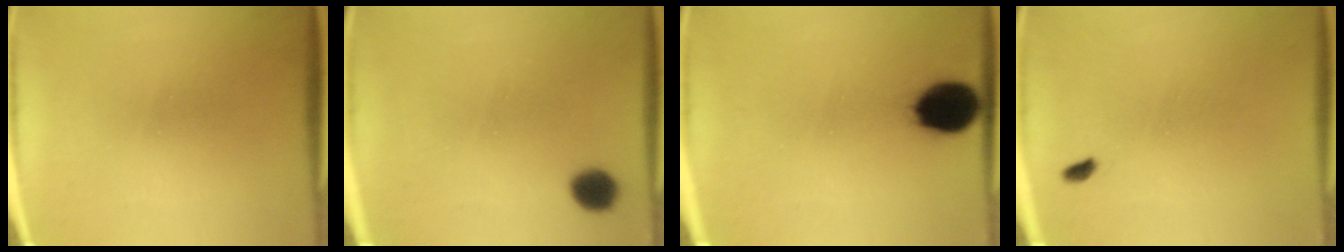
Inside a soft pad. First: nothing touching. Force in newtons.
{"total": 6.0}
{"total": 11.2}
{"total": 1.1}